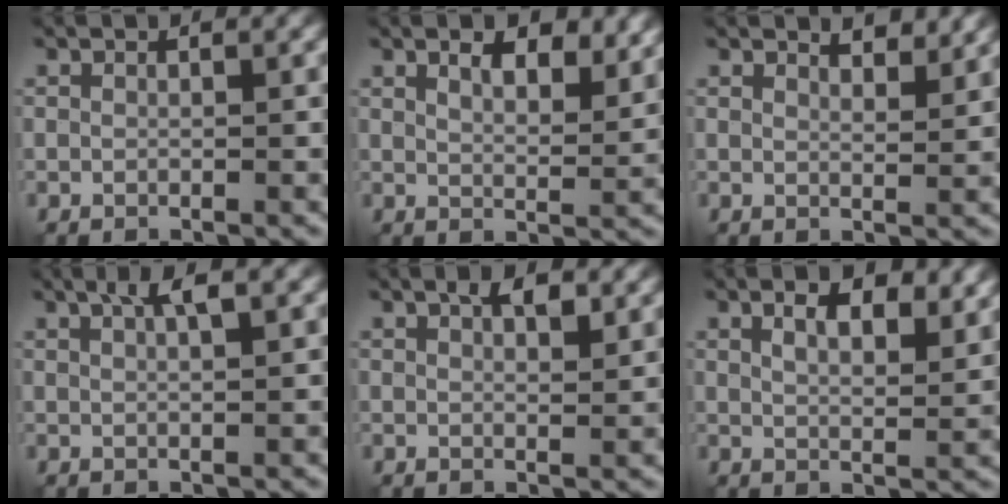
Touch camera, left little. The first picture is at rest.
{"total": 4.8, "force": [3.2, 1.7, 3.1], "torque": [-0.053, 0.000, 0.044]}
{"total": 2.6, "force": [2.4, 0.5, 1.0], "torque": [-0.015, -0.004, 0.033]}
{"total": 2.8, "force": [1.5, 0.4, 2.4], "torque": [-0.036, 0.008, 0.023]}
{"total": 2.7, "force": [1.5, 1.0, 2.0], "torque": [-0.029, 0.001, 0.025]}
{"total": 4.6, "force": [2.8, 1.7, 3.3], "torque": [-0.053, -0.002, 0.042]}